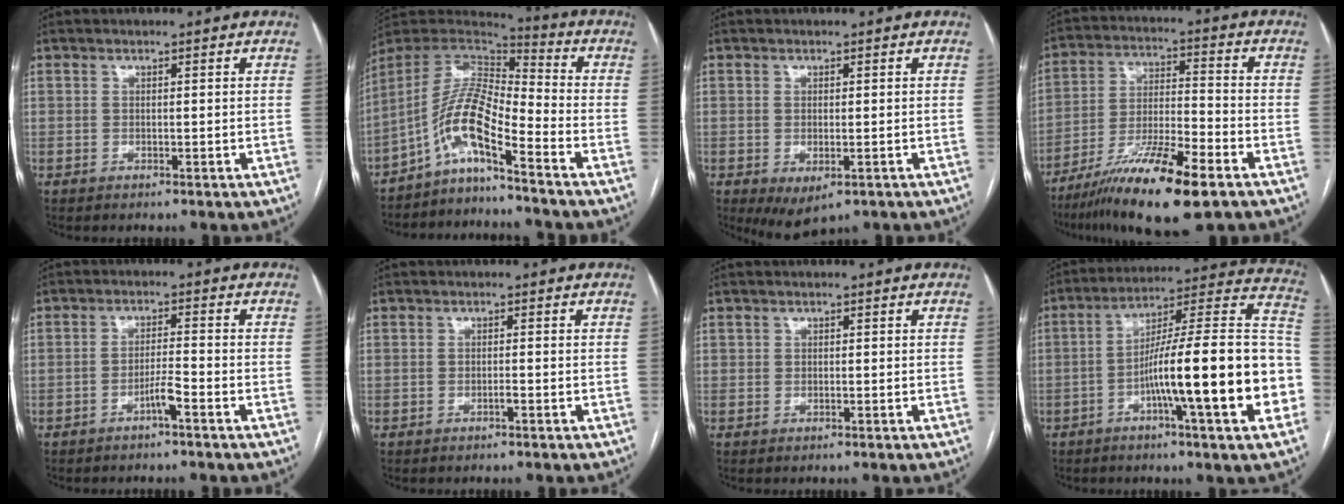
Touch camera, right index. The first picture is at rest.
{"total": 10.4, "force": [-6.5, 1.1, 8.1], "torque": [-0.162, 0.022, -0.123]}
{"total": 4.5, "force": [-2.0, 2.1, 3.4], "torque": [-0.048, -0.011, -0.018]}
{"total": 15.7, "force": [-9.7, 1.8, 12.1], "torque": [-0.228, -0.030, -0.172]}
{"total": 2.9, "force": [-1.8, 0.0, 2.3], "torque": [-0.040, 0.000, -0.033]}
{"total": 0.6, "force": [-0.4, 0.1, 0.5], "torque": [-0.011, 0.000, -0.006]}
{"total": 0.5, "force": [0.2, 0.5, 0.1], "torque": [0.005, 0.001, 0.000]}
{"total": 23.2, "force": [-5.8, 1.7, 22.4], "torque": [-0.261, 0.021, -0.087]}